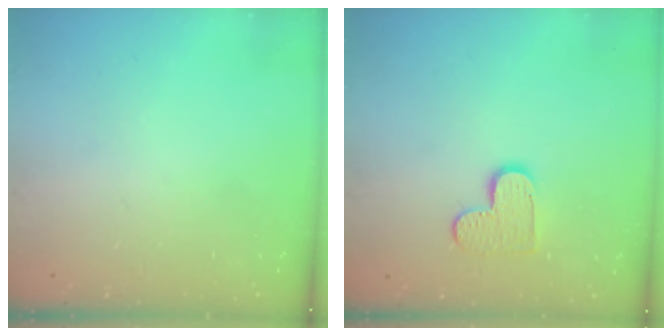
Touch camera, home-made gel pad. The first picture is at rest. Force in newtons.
{"total": 8.5, "press": 8.4, "slide": 0.4}